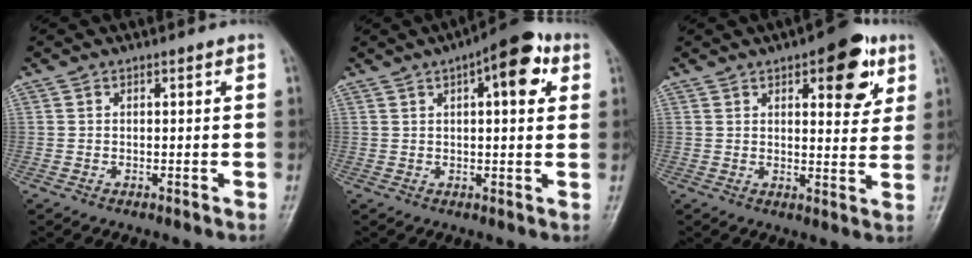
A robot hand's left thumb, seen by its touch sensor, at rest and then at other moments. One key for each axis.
{"total": 9.9, "fx": 3.9, "fy": 3.6, "fz": 8.3, "tx": -0.095, "ty": 0.005, "tz": 0.045}
{"total": 10.8, "fx": 5.2, "fy": 4.6, "fz": 8.3, "tx": -0.076, "ty": -0.017, "tz": 0.062}